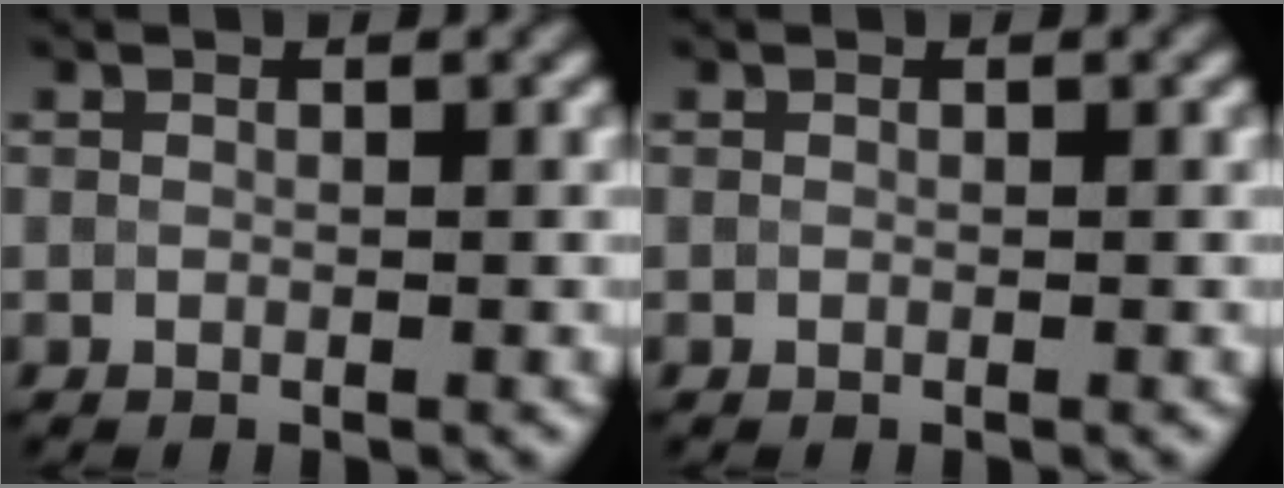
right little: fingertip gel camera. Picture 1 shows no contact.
{"total": 0.0}